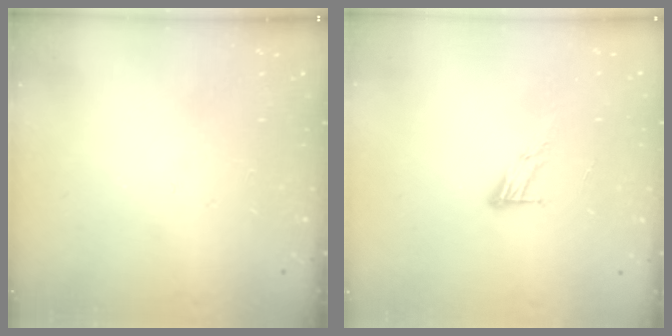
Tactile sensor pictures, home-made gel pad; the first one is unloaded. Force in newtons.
{"total": 7.2, "press": 7.2, "slide": 0.6}